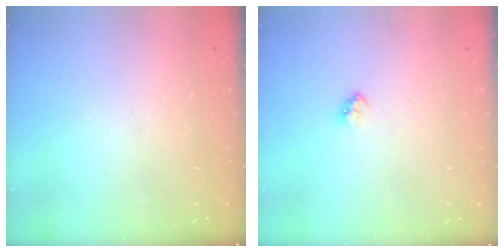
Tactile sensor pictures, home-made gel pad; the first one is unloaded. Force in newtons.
{"total": 3.1, "press": 3.1, "slide": 0.2}